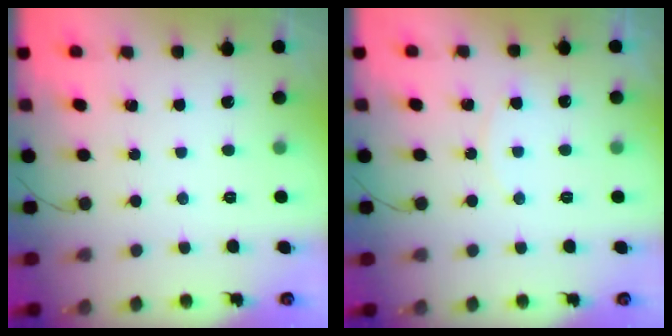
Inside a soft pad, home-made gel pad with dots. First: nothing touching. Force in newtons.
{"total": 4.2, "press": 4.1, "slide": 0.5}